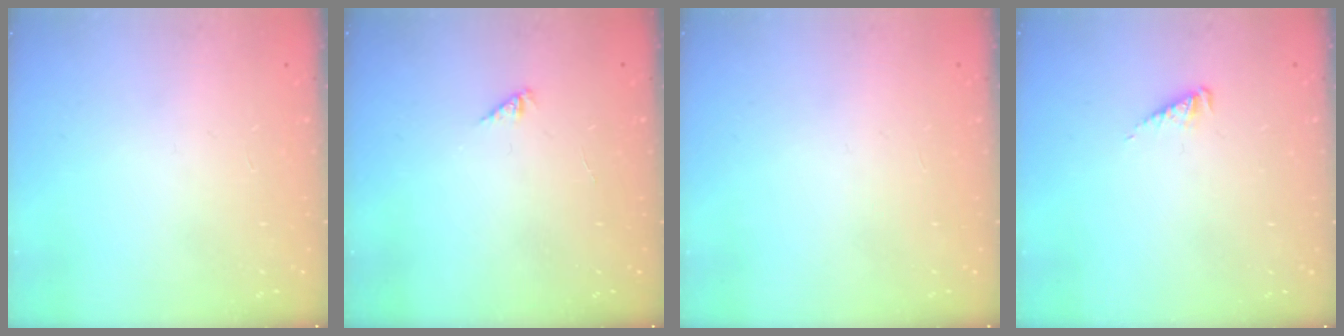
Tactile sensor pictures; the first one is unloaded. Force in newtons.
{"total": 0.0}
{"total": 0.0}
{"total": 2.5, "press": 2.4, "slide": 0.4}